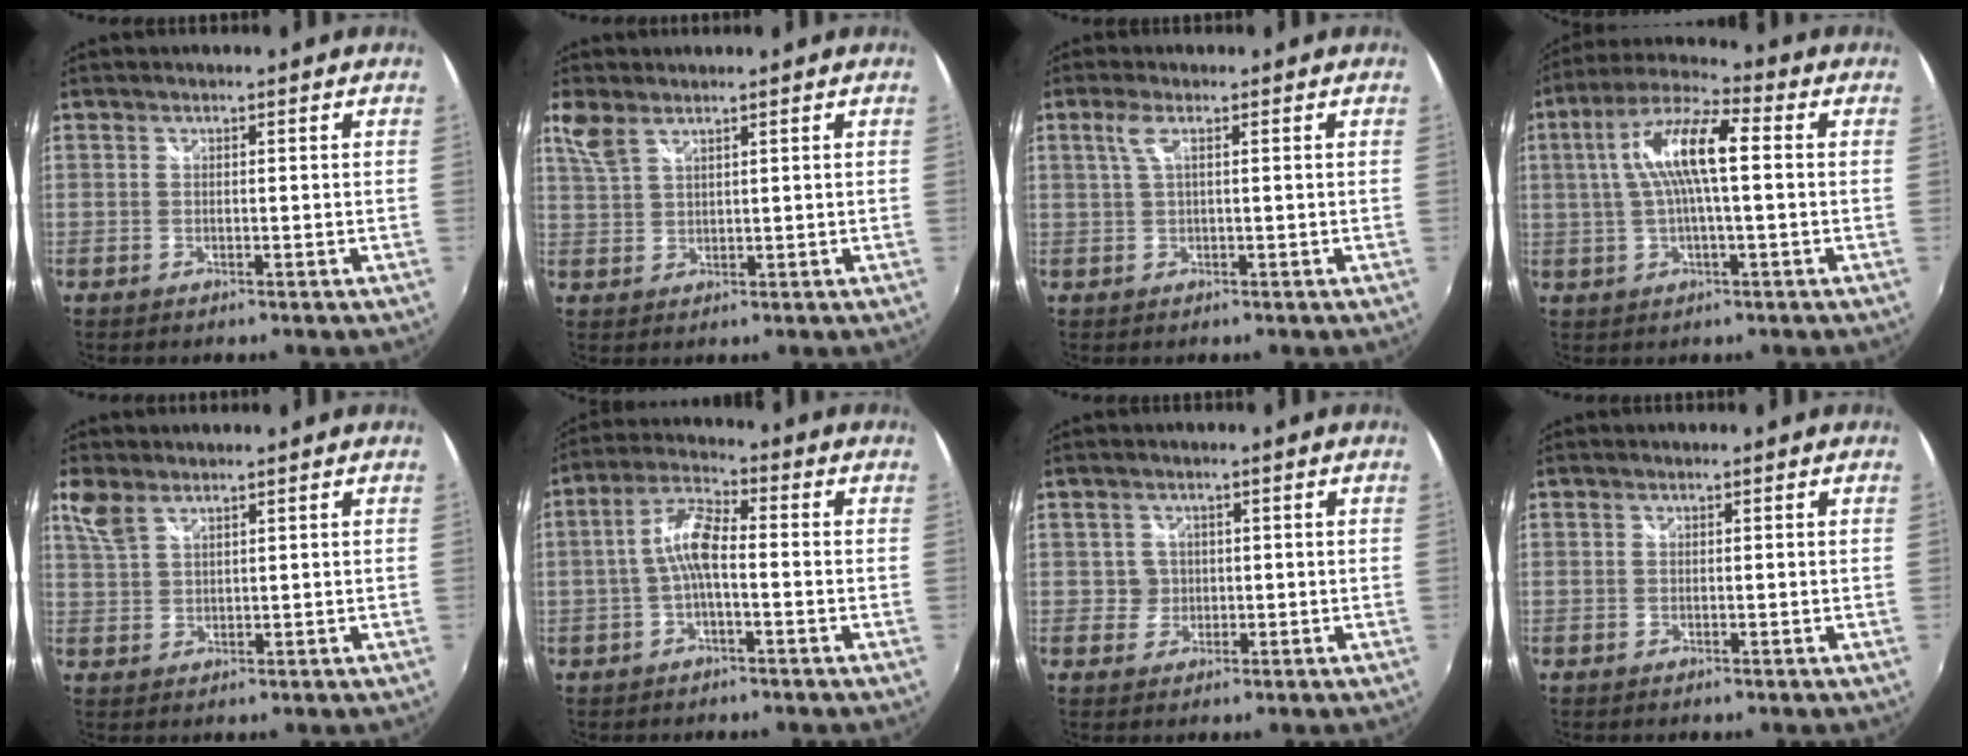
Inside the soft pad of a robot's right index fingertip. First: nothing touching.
{"total": 3.7, "force": [2.6, 1.5, 2.2], "torque": [-0.049, 0.004, 0.056]}
{"total": 2.2, "force": [0.4, 0.1, 2.2], "torque": [-0.043, 0.004, 0.008]}
{"total": 11.7, "force": [1.4, 2.6, 11.3], "torque": [-0.216, 0.020, 0.022]}
{"total": 3.9, "force": [2.7, 1.8, 2.3], "torque": [-0.050, 0.005, 0.058]}
{"total": 6.6, "force": [-1.2, 1.9, 6.2], "torque": [-0.134, 0.018, -0.027]}
{"total": 2.2, "force": [0.0, 2.2, -0.1], "torque": [0.006, 0.008, 0.004]}
{"total": 0.0}